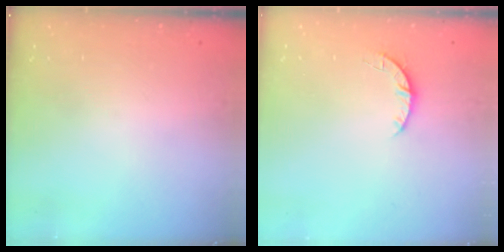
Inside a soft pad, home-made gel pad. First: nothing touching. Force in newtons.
{"total": 3.3, "press": 3.2, "slide": 0.5}